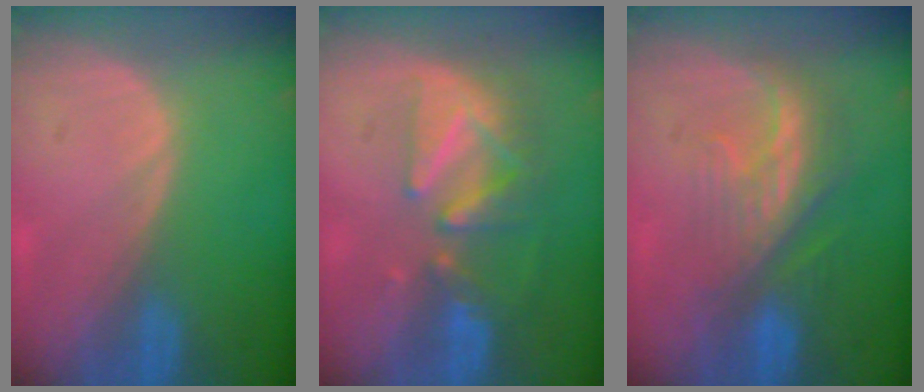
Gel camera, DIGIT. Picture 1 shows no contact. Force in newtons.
{"total": 8.5, "press": 8.0, "slide": 3.1}
{"total": 8.3, "press": 7.5, "slide": 3.7}